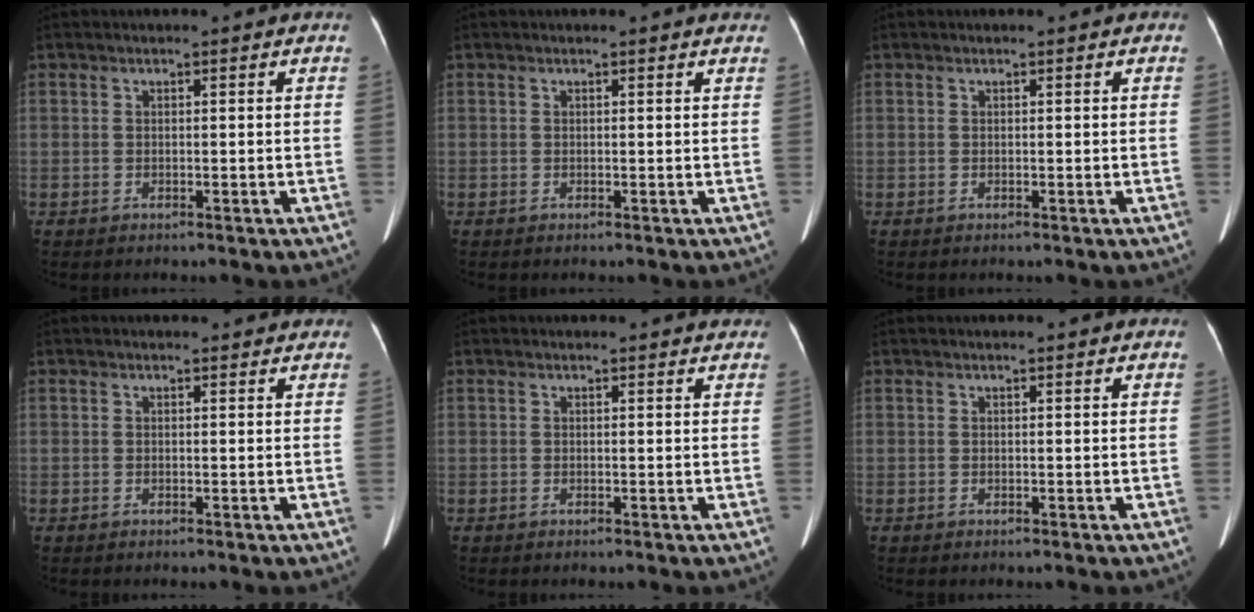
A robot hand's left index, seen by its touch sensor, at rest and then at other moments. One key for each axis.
{"total": 1.8, "fx": 1.7, "fy": 0.2, "fz": 0.4, "tx": -0.011, "ty": -0.003, "tz": 0.004}
{"total": 0.0}
{"total": 3.3, "fx": 3.0, "fy": 1.2, "fz": 0.6, "tx": -0.003, "ty": 0.007, "tz": 0.022}
{"total": 4.3, "fx": 4.1, "fy": 1.2, "fz": 0.7, "tx": -0.003, "ty": 0.009, "tz": 0.032}
{"total": 1.8, "fx": 1.6, "fy": 0.2, "fz": 0.7, "tx": -0.012, "ty": 0.016, "tz": 0.019}